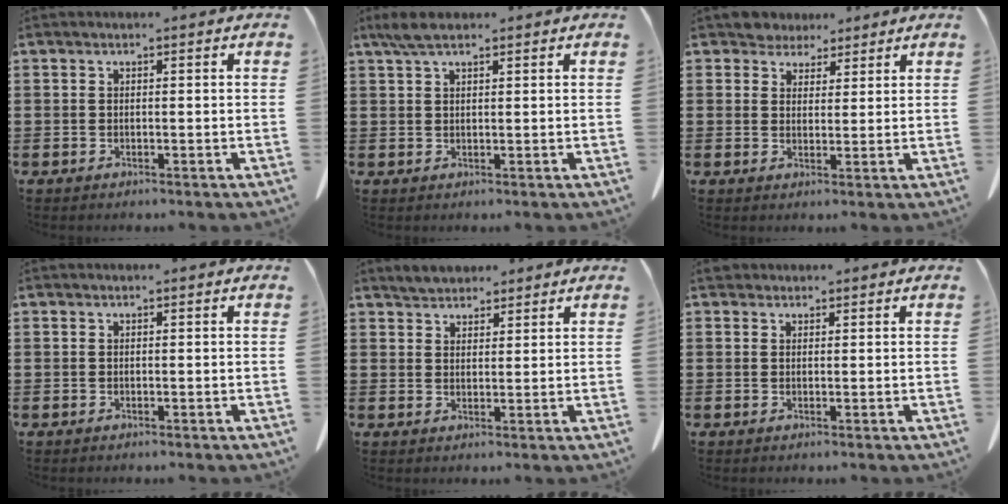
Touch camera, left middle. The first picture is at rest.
{"total": 3.4, "force": [2.3, 1.0, 2.4], "torque": [-0.053, 0.003, 0.043]}
{"total": 3.6, "force": [3.1, 1.8, -0.1], "torque": [-0.014, 0.000, 0.060]}
{"total": 0.0}
{"total": 2.9, "force": [2.8, 0.8, 0.0], "torque": [-0.009, -0.002, 0.054]}
{"total": 1.4, "force": [1.2, 0.7, 0.4], "torque": [-0.012, 0.005, 0.024]}